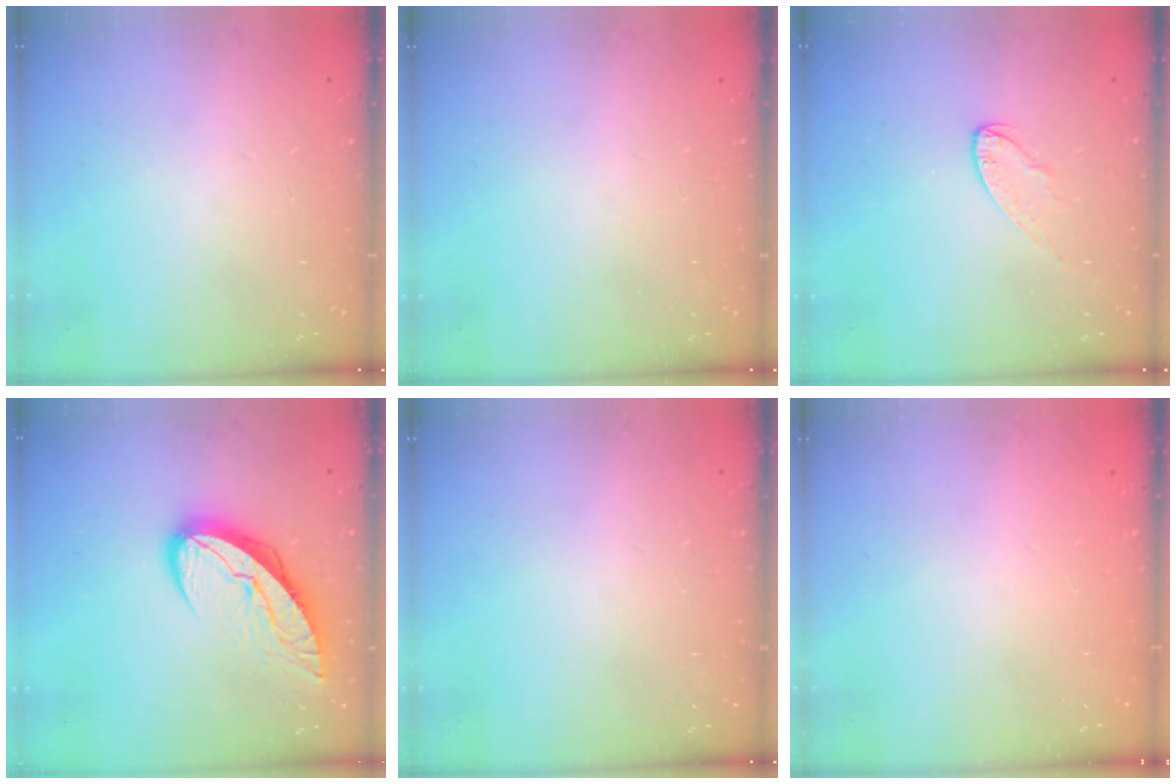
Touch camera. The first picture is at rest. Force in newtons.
{"total": 0.0}
{"total": 5.5, "press": 5.5, "slide": 0.4}
{"total": 10.7, "press": 10.6, "slide": 1.1}
{"total": 0.0}
{"total": 0.0}